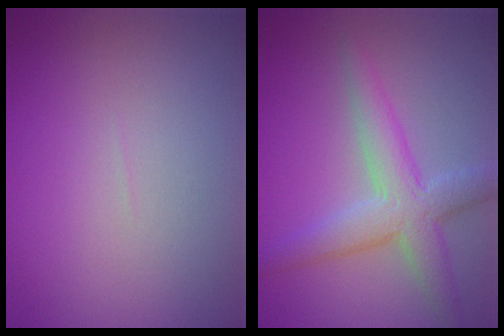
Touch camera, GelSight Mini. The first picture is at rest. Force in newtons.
{"total": 4.6, "press": 4.6, "slide": 0.0}